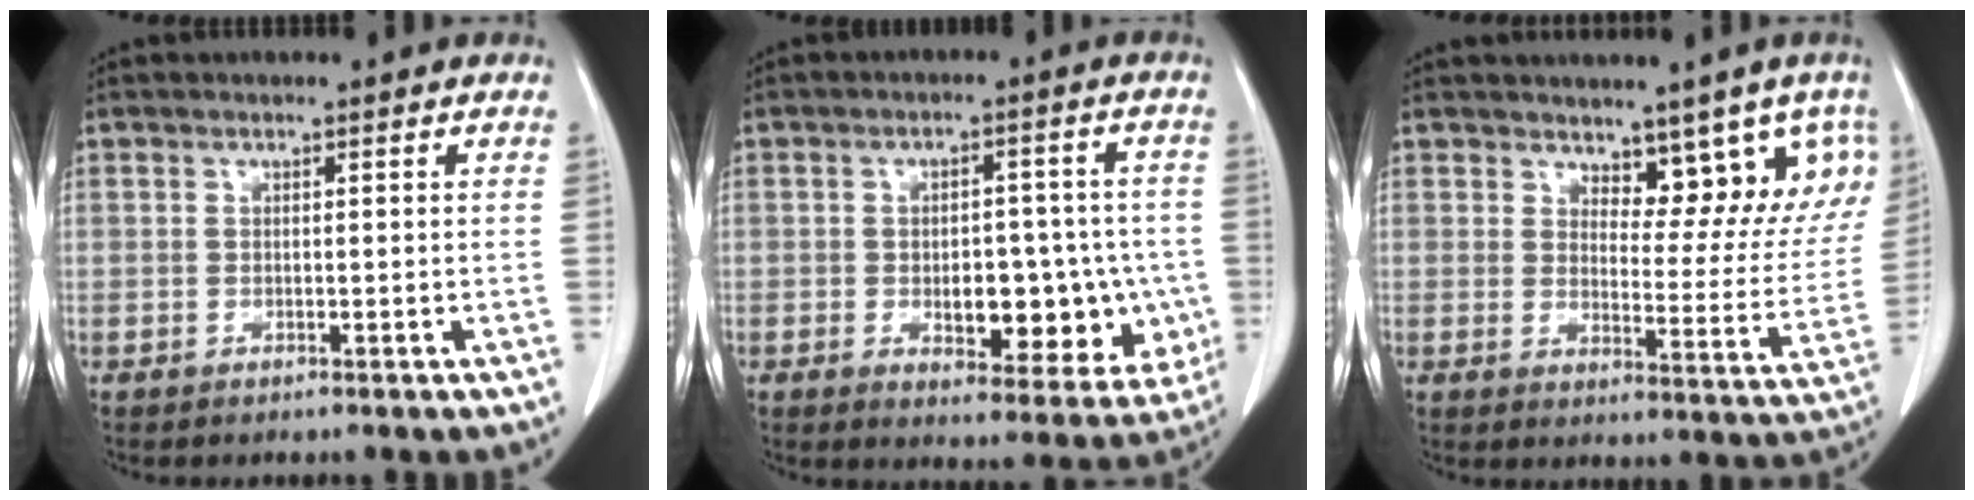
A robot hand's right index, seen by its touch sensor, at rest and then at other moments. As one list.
[{"total": 12.3, "force": [-2.6, 6.4, 10.2], "torque": [-0.117, 0.016, -0.017]}, {"total": 10.4, "force": [7.6, 4.7, 5.3], "torque": [-0.039, -0.013, 0.096]}]